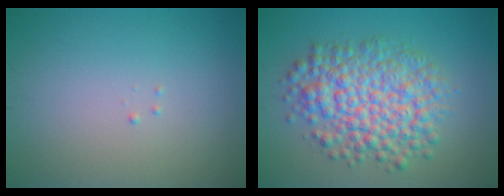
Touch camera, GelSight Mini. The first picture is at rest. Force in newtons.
{"total": 7.7, "press": 7.7, "slide": 0.1}